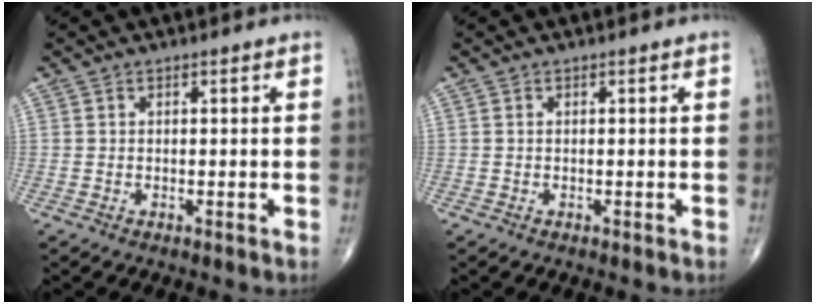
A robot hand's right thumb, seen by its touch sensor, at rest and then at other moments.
{"total": 0.0}